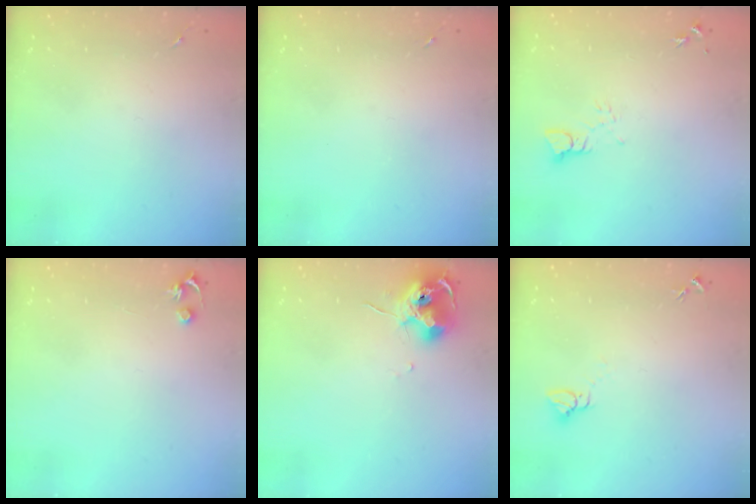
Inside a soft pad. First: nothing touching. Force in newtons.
{"total": 0.0}
{"total": 3.2, "press": 3.1, "slide": 0.4}
{"total": 3.5, "press": 3.5, "slide": 0.3}
{"total": 10.3, "press": 10.3, "slide": 0.9}
{"total": 2.8, "press": 2.8, "slide": 0.1}